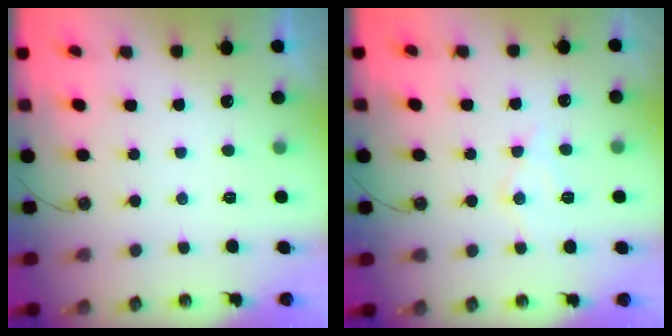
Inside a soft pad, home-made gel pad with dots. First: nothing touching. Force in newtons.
{"total": 7.2, "press": 7.2, "slide": 0.6}